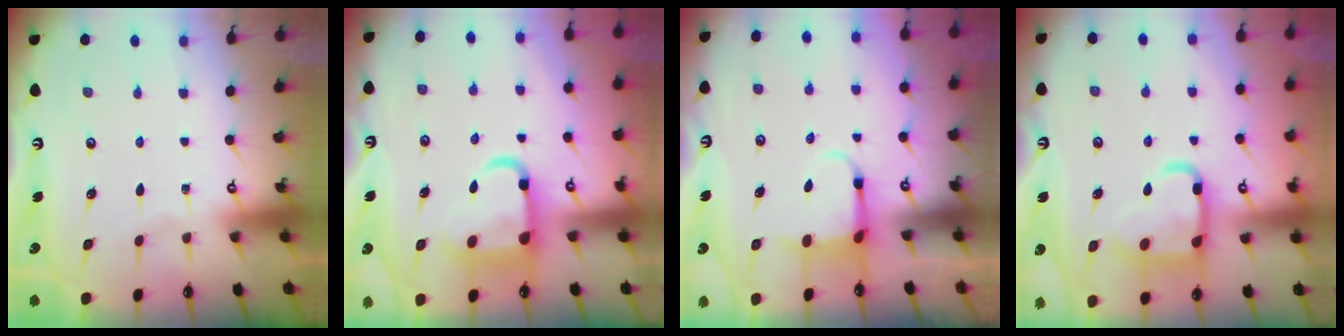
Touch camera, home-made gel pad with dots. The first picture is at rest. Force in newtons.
{"total": 11.2, "press": 11.1, "slide": 1.4}
{"total": 3.8, "press": 3.7, "slide": 1.2}
{"total": 14.5, "press": 14.4, "slide": 1.5}